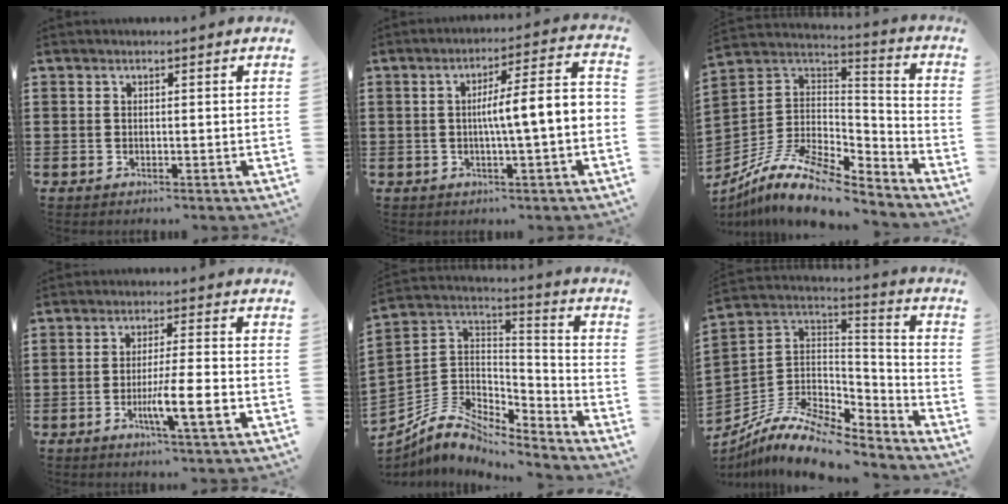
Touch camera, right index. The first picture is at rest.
{"total": 6.9, "force": [-0.9, 0.6, 6.8], "torque": [-0.116, -0.005, -0.025]}
{"total": 12.8, "force": [-9.8, 4.2, 7.1], "torque": [-0.145, 0.029, -0.188]}
{"total": 7.4, "force": [-2.5, 0.5, 7.0], "torque": [-0.118, -0.013, -0.042]}
{"total": 6.7, "force": [-5.6, 3.1, 2.1], "torque": [-0.066, -0.003, -0.114]}
{"total": 11.2, "force": [-9.2, 3.7, 5.2], "torque": [-0.110, 0.022, -0.180]}